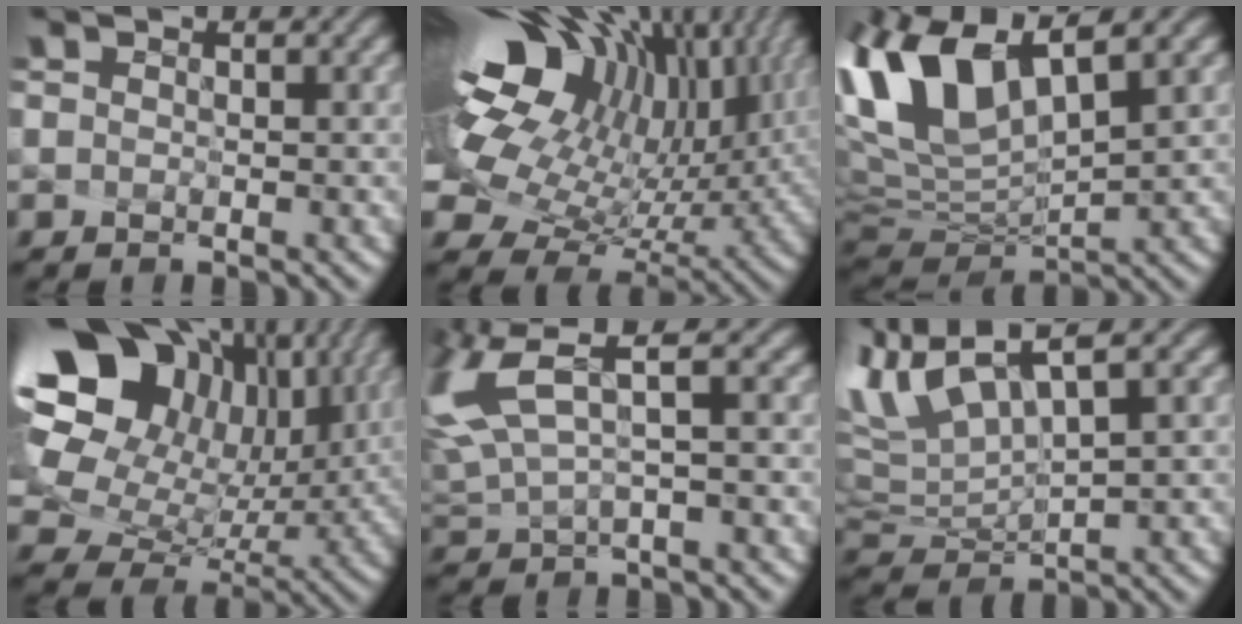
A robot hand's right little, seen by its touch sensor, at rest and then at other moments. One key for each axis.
{"total": 16.9, "fx": 4.2, "fy": 9.9, "fz": 13.0, "tx": -0.257, "ty": -0.018, "tz": 0.120}
{"total": 10.2, "fx": 4.8, "fy": 3.8, "fz": 8.2, "tx": -0.208, "ty": 0.002, "tz": 0.121}
{"total": 18.3, "fx": 6.5, "fy": 13.1, "fz": 11.0, "tx": -0.281, "ty": 0.013, "tz": 0.165}
{"total": 5.3, "fx": 2.0, "fy": 1.0, "fz": 4.8, "tx": -0.148, "ty": 0.001, "tz": 0.065}
{"total": 6.3, "fx": 4.3, "fy": 1.2, "fz": 4.5, "tx": -0.121, "ty": 0.003, "tz": 0.107}